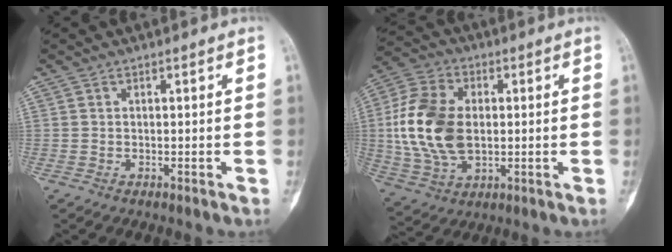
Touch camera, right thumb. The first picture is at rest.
{"total": 16.6, "force": [0.6, 10.7, 12.7], "torque": [-0.254, 0.005, 0.014]}